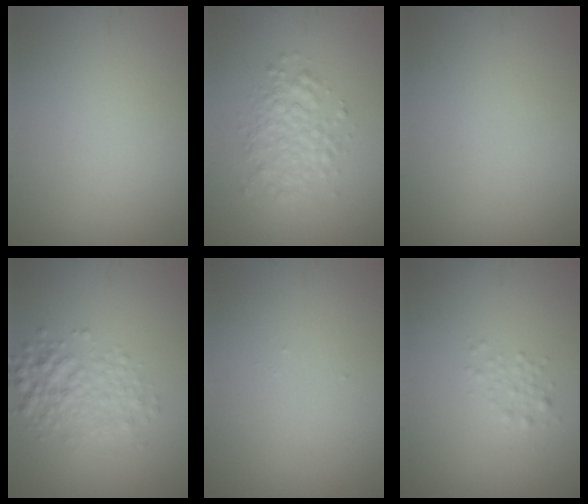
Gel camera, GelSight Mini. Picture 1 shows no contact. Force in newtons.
{"total": 3.0, "press": 3.0, "slide": 0.1}
{"total": 0.0}
{"total": 3.4, "press": 3.4, "slide": 0.0}
{"total": 0.0}
{"total": 1.1, "press": 1.1, "slide": 0.0}